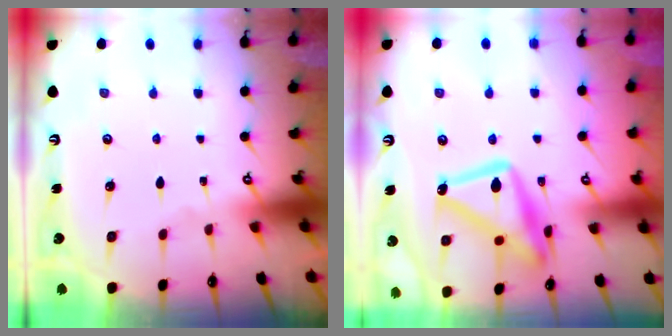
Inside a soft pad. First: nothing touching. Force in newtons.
{"total": 18.2, "press": 18.2, "slide": 1.2}